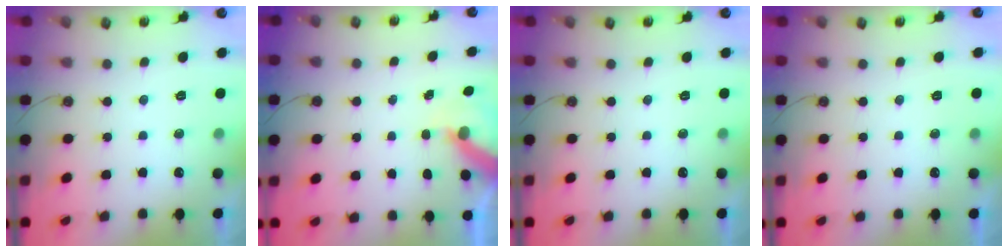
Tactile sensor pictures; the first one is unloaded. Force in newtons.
{"total": 6.1, "press": 6.0, "slide": 0.5}
{"total": 0.0}
{"total": 0.0}